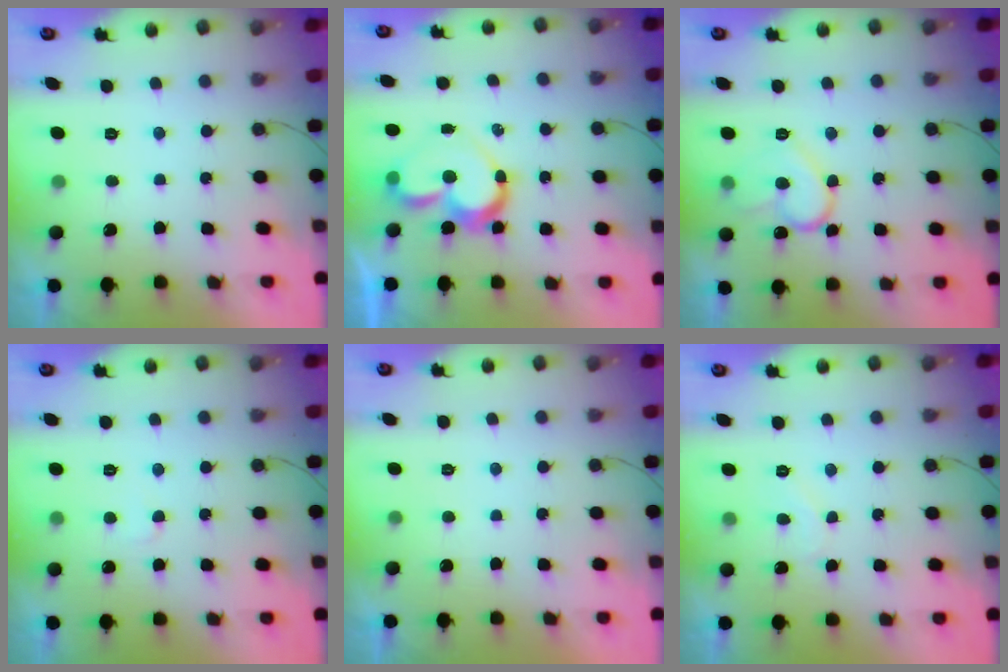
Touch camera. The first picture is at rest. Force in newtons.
{"total": 11.6, "press": 11.5, "slide": 1.2}
{"total": 13.3, "press": 13.2, "slide": 1.2}
{"total": 2.7, "press": 2.7, "slide": 0.2}
{"total": 1.9, "press": 1.9, "slide": 0.1}
{"total": 4.6, "press": 4.5, "slide": 0.4}